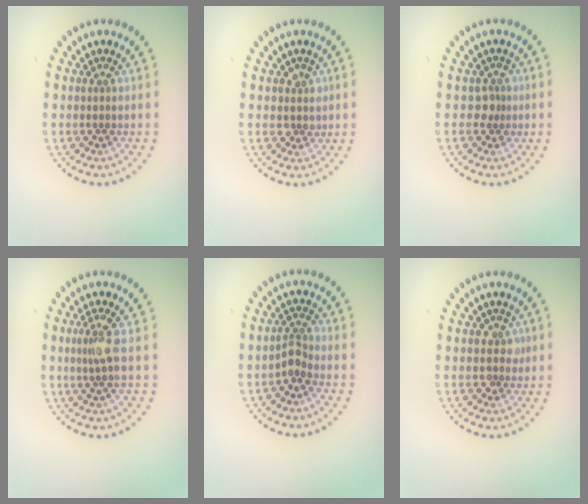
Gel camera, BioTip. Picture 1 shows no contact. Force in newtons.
{"total": 1.7, "press": 1.4, "slide": 0.9}
{"total": 1.4, "press": 1.2, "slide": 0.9}
{"total": 2.1, "press": 1.6, "slide": 1.4}
{"total": 1.8, "press": 1.4, "slide": 1.2}
{"total": 1.5, "press": 1.3, "slide": 0.8}